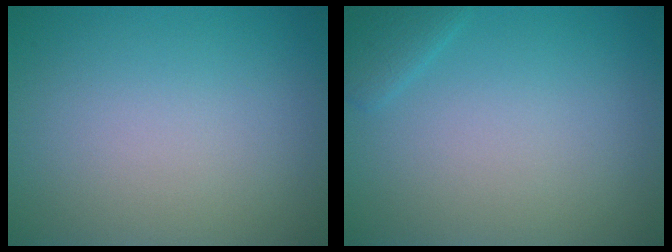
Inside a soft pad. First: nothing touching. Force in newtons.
{"total": 1.4, "press": 1.4, "slide": 0.1}